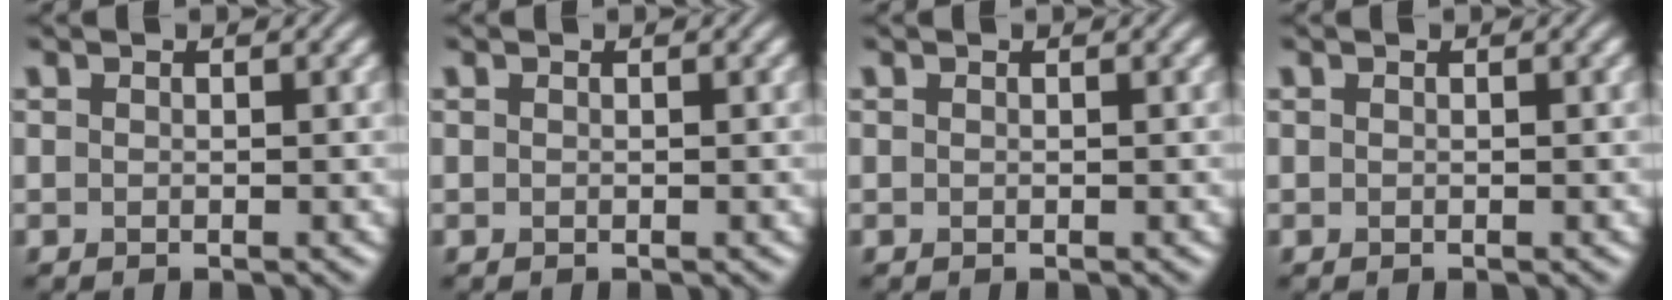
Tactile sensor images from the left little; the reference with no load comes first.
{"total": 0.0}
{"total": 0.0}
{"total": 0.0}